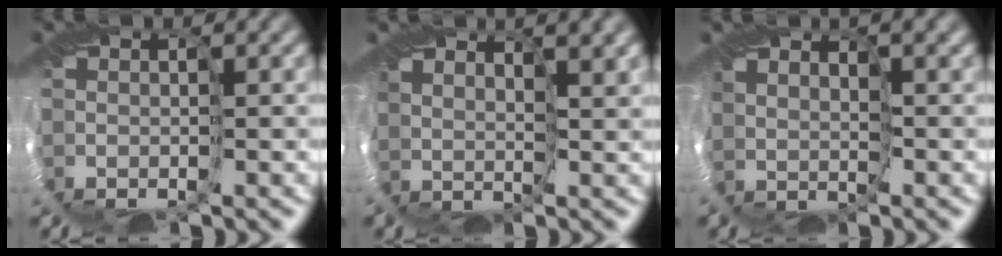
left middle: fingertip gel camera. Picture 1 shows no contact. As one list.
[{"total": 3.8, "force": [3.5, 0.9, 1.0], "torque": [-0.023, 0.007, 0.069]}, {"total": 2.1, "force": [2.0, 0.7, 0.4], "torque": [-0.010, 0.008, 0.042]}]